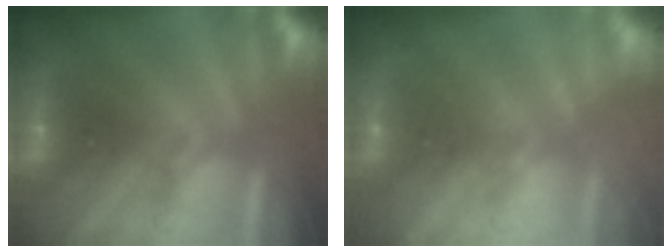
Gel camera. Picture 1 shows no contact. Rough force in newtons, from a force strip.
{"total": 2.4}